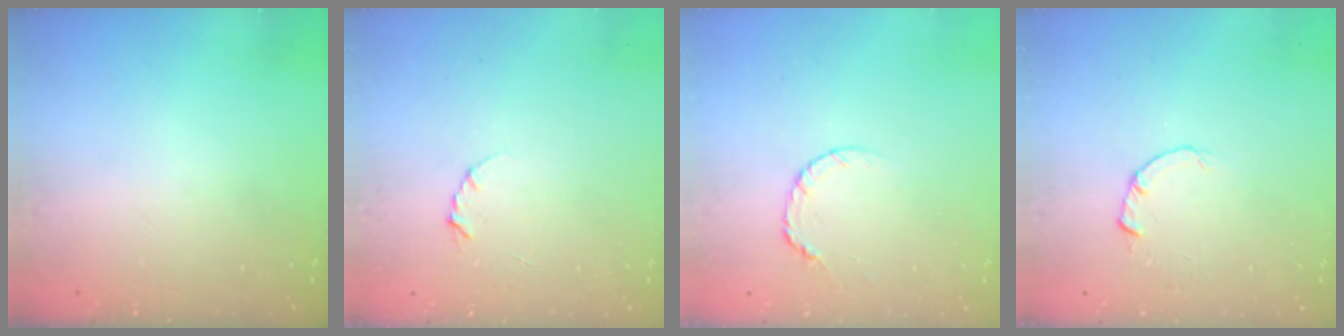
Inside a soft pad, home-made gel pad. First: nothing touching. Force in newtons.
{"total": 2.3, "press": 2.3, "slide": 0.4}
{"total": 5.3, "press": 5.2, "slide": 0.6}
{"total": 1.8, "press": 1.7, "slide": 0.3}